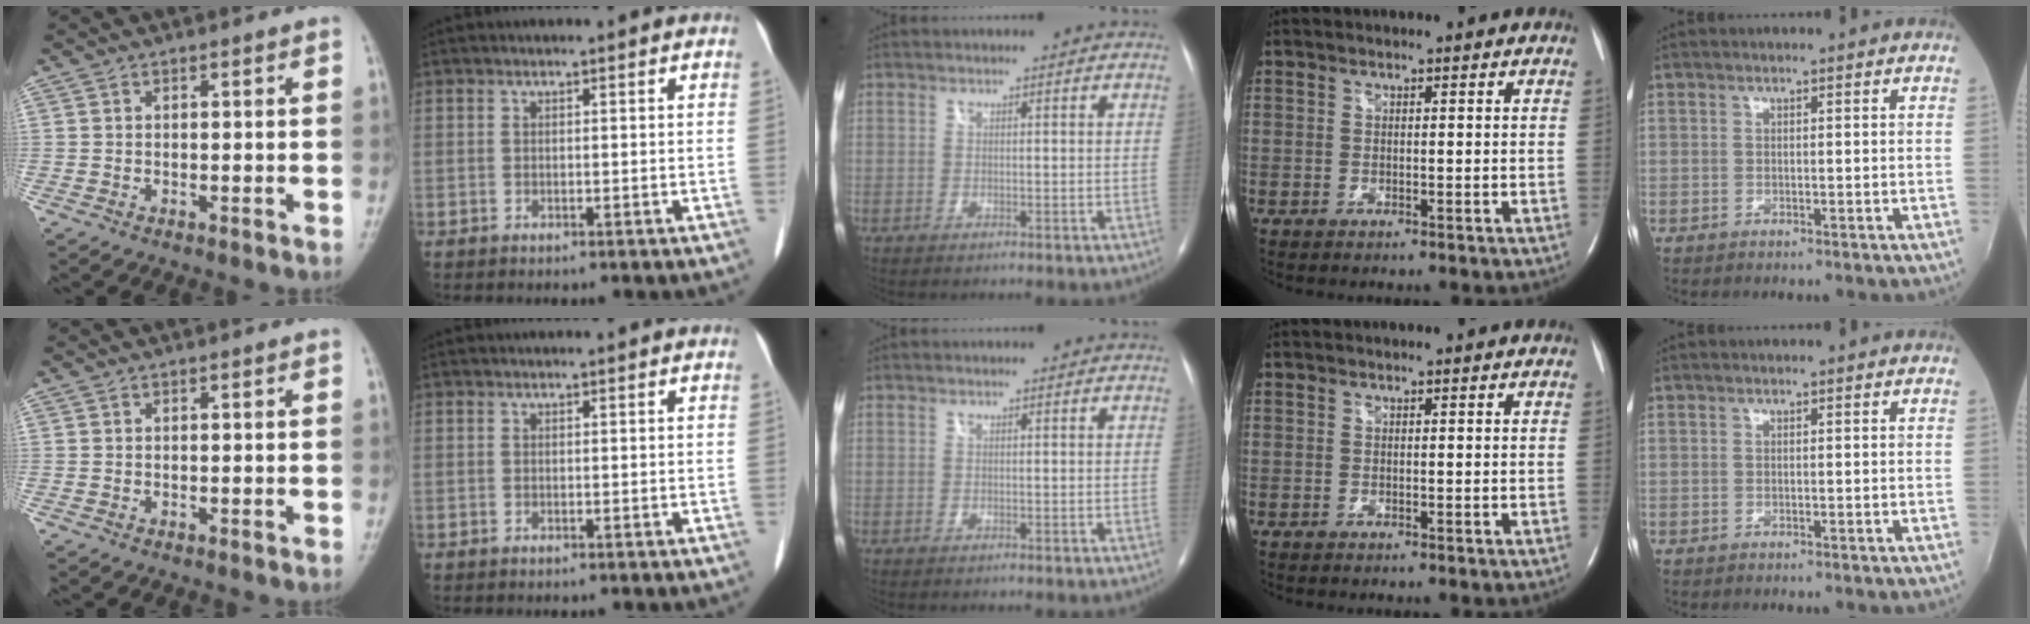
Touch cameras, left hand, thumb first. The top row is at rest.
{}